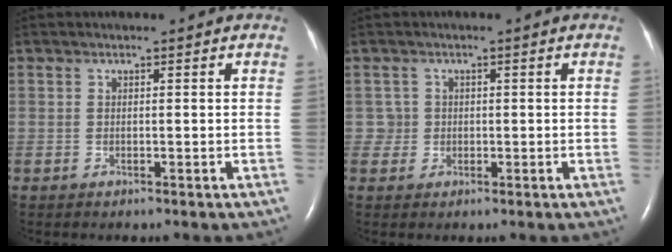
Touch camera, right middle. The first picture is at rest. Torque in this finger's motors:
{"motor_torque": [0.33, -0.07, -0.05, -0.04]}